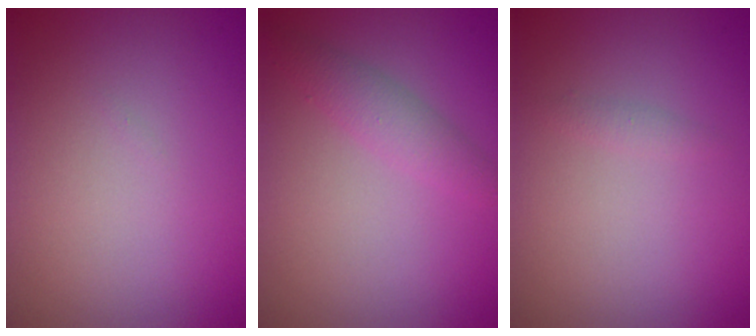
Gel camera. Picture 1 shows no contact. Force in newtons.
{"total": 2.2, "press": 2.2, "slide": 0.1}
{"total": 0.7, "press": 0.7, "slide": 0.0}